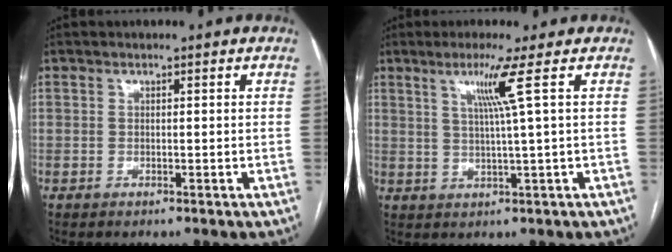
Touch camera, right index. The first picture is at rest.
{"total": 5.3, "force": [2.2, -2.0, 4.4], "torque": [-0.090, -0.009, 0.046]}